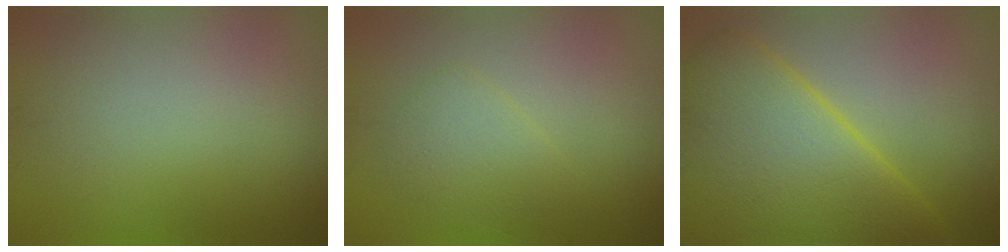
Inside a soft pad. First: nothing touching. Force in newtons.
{"total": 2.3, "press": 2.3, "slide": 0.0}
{"total": 13.6, "press": 13.6, "slide": 0.4}